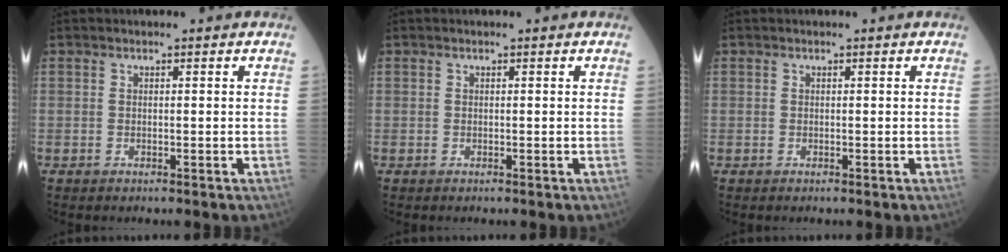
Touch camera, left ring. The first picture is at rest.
{"total": 0.0}
{"total": 0.0}